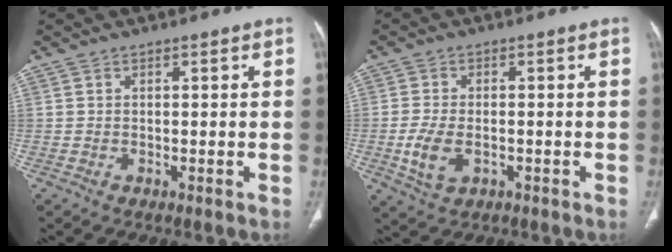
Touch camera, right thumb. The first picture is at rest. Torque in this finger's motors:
{"motor_torque": [-0.28, 0.37, 0.33, 0.52, 0.19]}